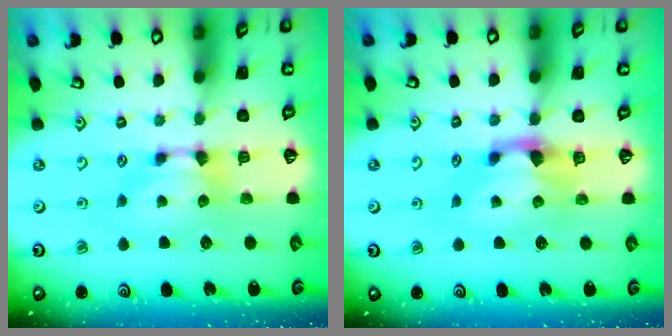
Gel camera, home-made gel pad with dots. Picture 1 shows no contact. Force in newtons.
{"total": 1.2, "press": 0.9, "slide": 0.9}